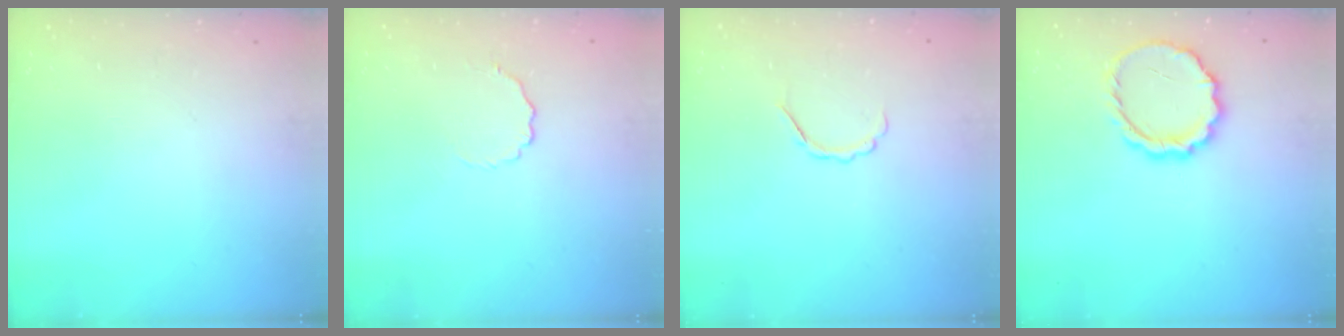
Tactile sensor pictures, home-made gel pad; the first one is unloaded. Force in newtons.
{"total": 3.8, "press": 3.7, "slide": 1.1}
{"total": 3.7, "press": 3.7, "slide": 0.6}
{"total": 10.7, "press": 10.4, "slide": 2.5}